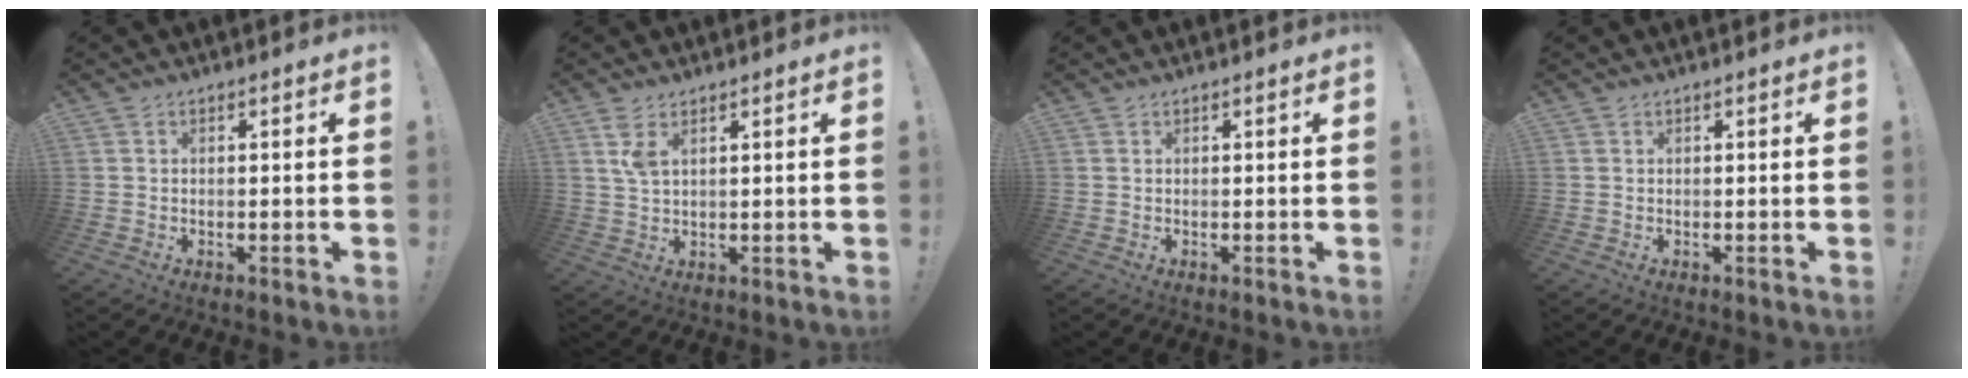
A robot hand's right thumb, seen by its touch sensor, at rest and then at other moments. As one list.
[{"total": 4.3, "force": [2.2, 1.7, 3.3], "torque": [-0.058, -0.007, 0.037]}, {"total": 0.0}, {"total": 0.0}]